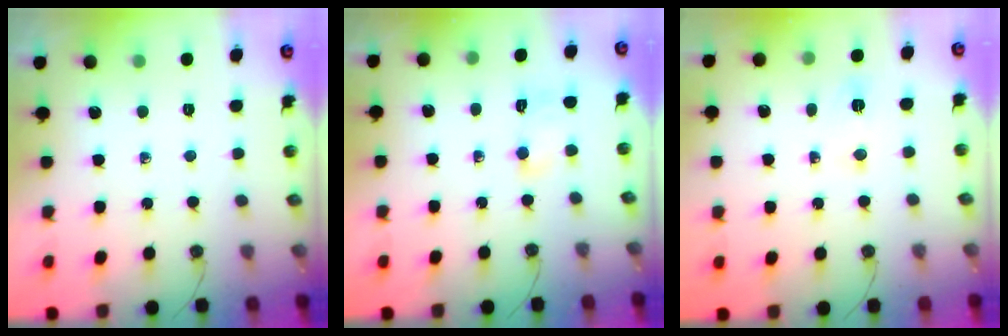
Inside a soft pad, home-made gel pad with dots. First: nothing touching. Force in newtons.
{"total": 4.1, "press": 4.0, "slide": 1.0}
{"total": 3.6, "press": 3.3, "slide": 1.4}